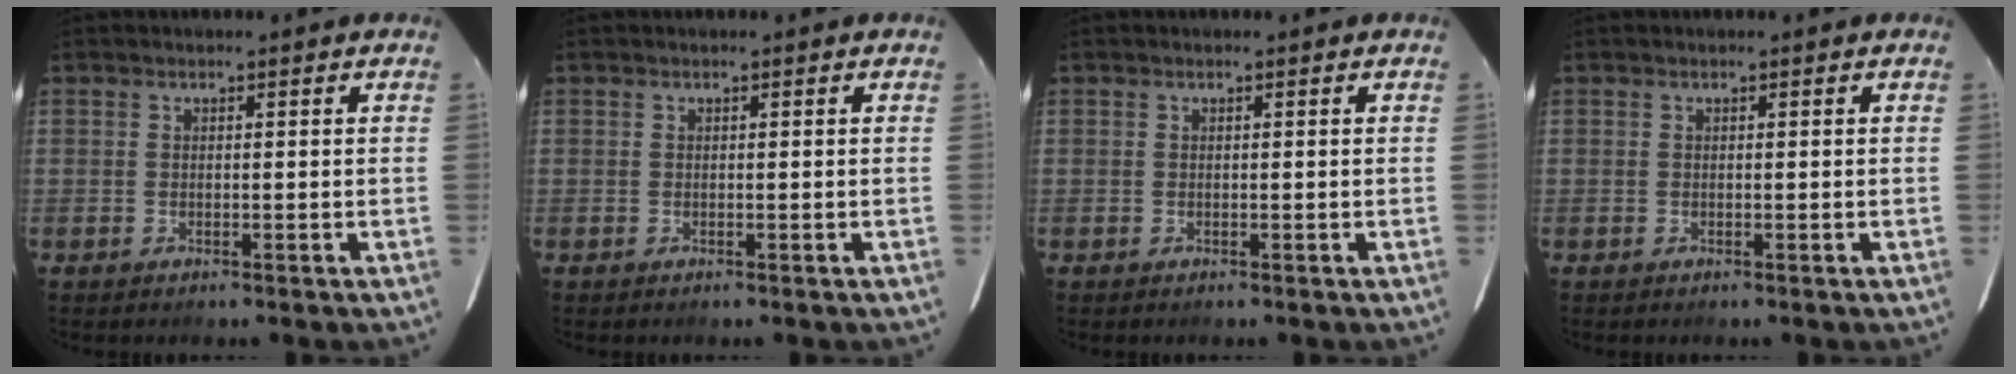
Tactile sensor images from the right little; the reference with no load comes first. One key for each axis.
{"total": 0.0}
{"total": 0.0}
{"total": 0.0}